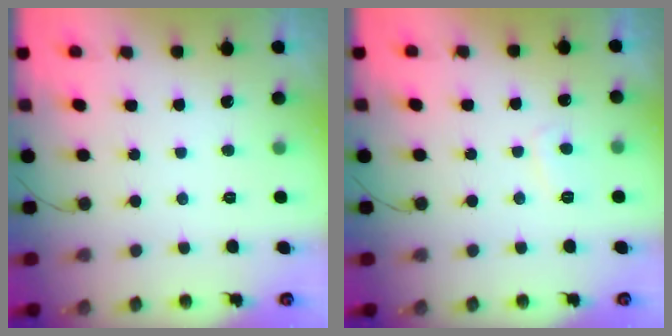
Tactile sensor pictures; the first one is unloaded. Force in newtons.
{"total": 3.2, "press": 3.1, "slide": 0.6}